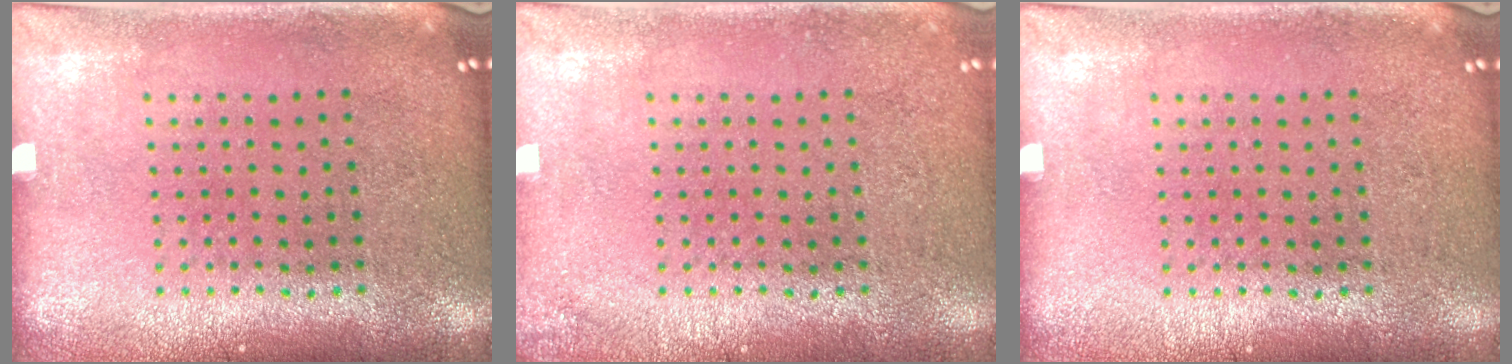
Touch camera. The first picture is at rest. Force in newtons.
{"total": 0.9, "press": 0.9, "slide": 0.1}
{"total": 0.0}